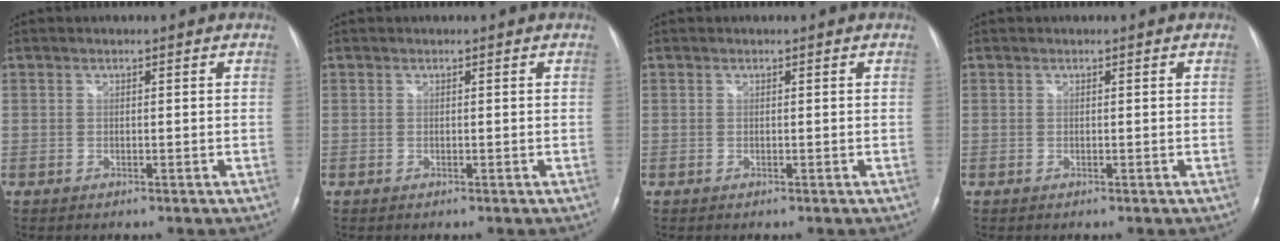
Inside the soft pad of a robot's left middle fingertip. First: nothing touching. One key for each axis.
{"total": 0.0}
{"total": 0.0}
{"total": 0.0}